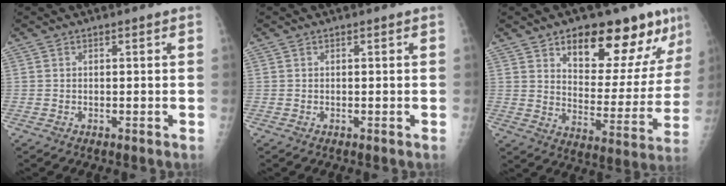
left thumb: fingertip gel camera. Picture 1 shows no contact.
{"total": 0.0}
{"total": 20.6, "force": [12.3, 8.7, 14.0], "torque": [-0.137, -0.059, 0.183]}